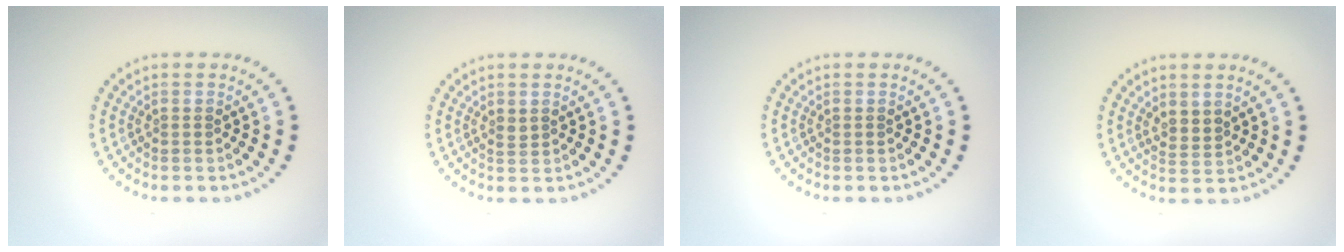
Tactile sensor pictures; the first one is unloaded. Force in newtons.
{"total": 0.7, "press": 0.6, "slide": 0.3}
{"total": 0.0}
{"total": 1.6, "press": 1.3, "slide": 1.0}